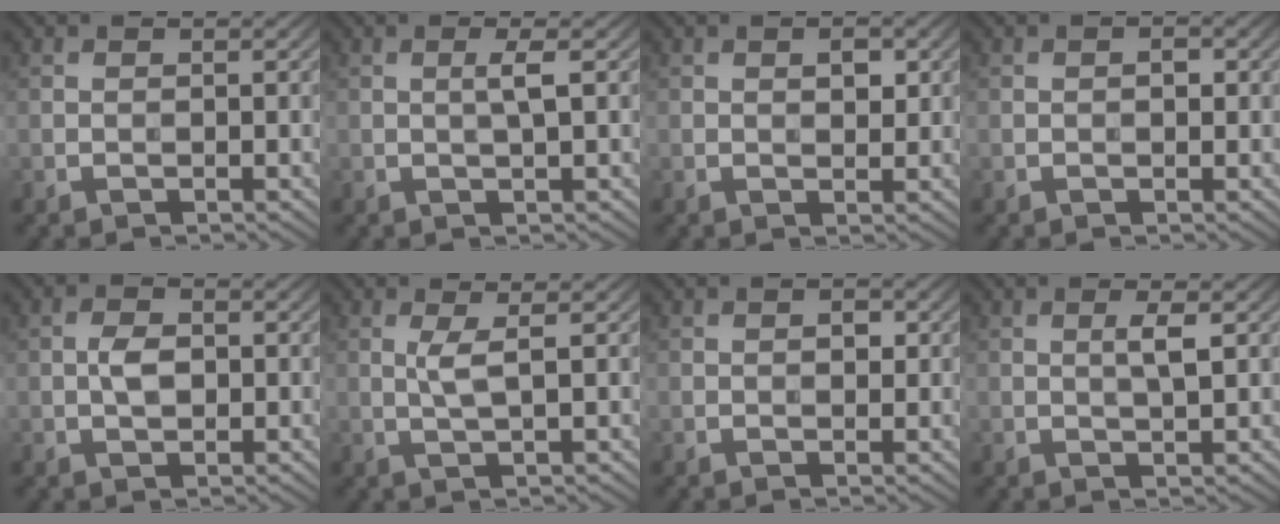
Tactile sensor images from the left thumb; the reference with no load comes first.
{"total": 1.8, "force": [0.3, 0.0, 1.8], "torque": [-0.036, 0.006, 0.004]}
{"total": 2.1, "force": [0.7, 1.1, 1.7], "torque": [-0.025, -0.002, 0.011]}
{"total": 1.0, "force": [0.1, 0.5, 0.9], "torque": [-0.010, 0.001, -0.001]}
{"total": 2.6, "force": [-0.1, 1.5, 2.1], "torque": [-0.044, 0.003, -0.004]}
{"total": 2.6, "force": [0.6, 0.3, 2.5], "torque": [-0.053, 0.004, 0.011]}
{"total": 1.3, "force": [0.3, 0.7, 1.1], "torque": [-0.014, 0.001, 0.001]}
{"total": 2.2, "force": [0.6, 0.3, 2.1], "torque": [-0.040, 0.002, 0.010]}